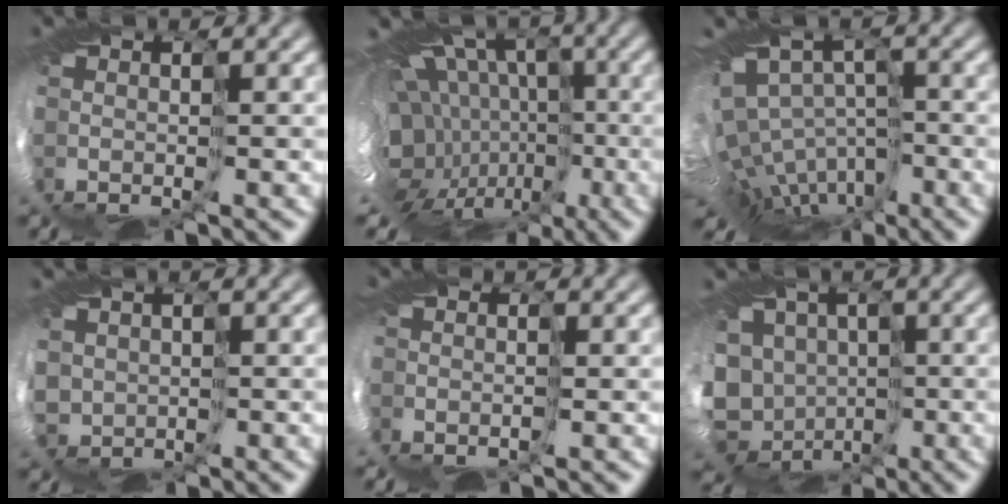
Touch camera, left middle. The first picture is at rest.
{"total": 15.9, "force": [-1.5, 12.5, 9.7], "torque": [-0.179, -0.014, -0.024]}
{"total": 10.8, "force": [-5.3, 7.2, 6.0], "torque": [-0.123, -0.013, -0.021]}
{"total": 3.5, "force": [0.0, 3.5, 0.0], "torque": [-0.021, -0.010, 0.009]}
{"total": 4.3, "force": [-1.0, 3.3, 2.5], "torque": [-0.049, 0.004, -0.012]}
{"total": 12.9, "force": [-3.5, 11.3, 5.0], "torque": [-0.117, -0.020, -0.072]}